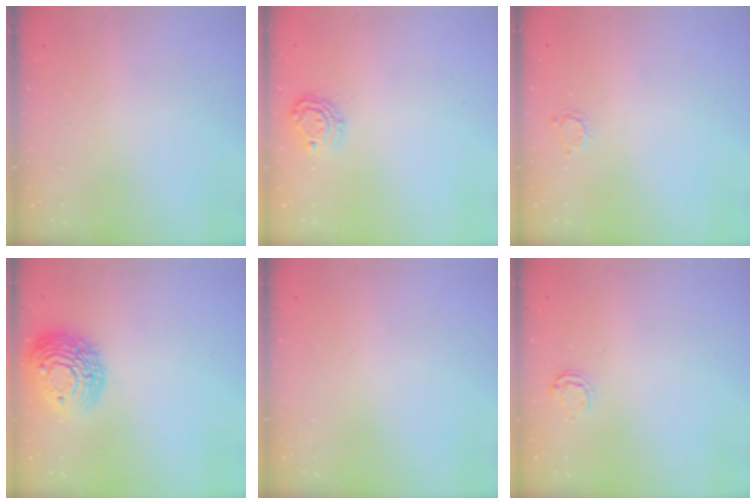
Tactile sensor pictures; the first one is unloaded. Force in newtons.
{"total": 7.7, "press": 7.7, "slide": 0.4}
{"total": 2.8, "press": 2.8, "slide": 0.4}
{"total": 16.3, "press": 16.3, "slide": 1.2}
{"total": 0.0}
{"total": 5.5, "press": 5.5, "slide": 0.4}